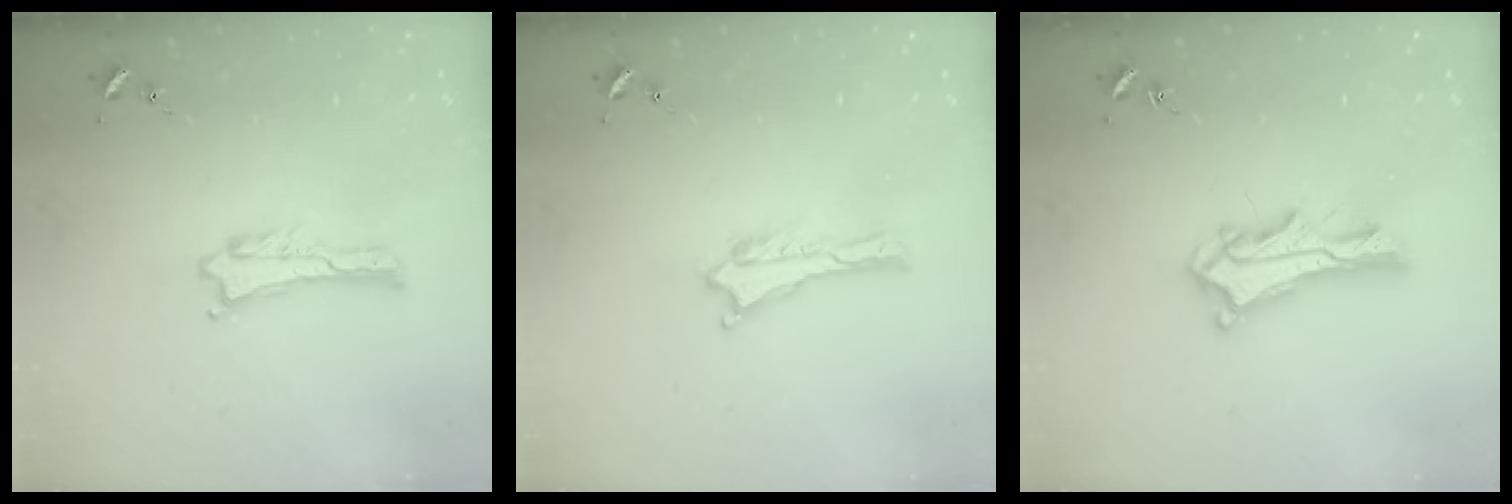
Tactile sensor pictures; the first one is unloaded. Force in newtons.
{"total": 0.0}
{"total": 6.8, "press": 6.8, "slide": 0.6}